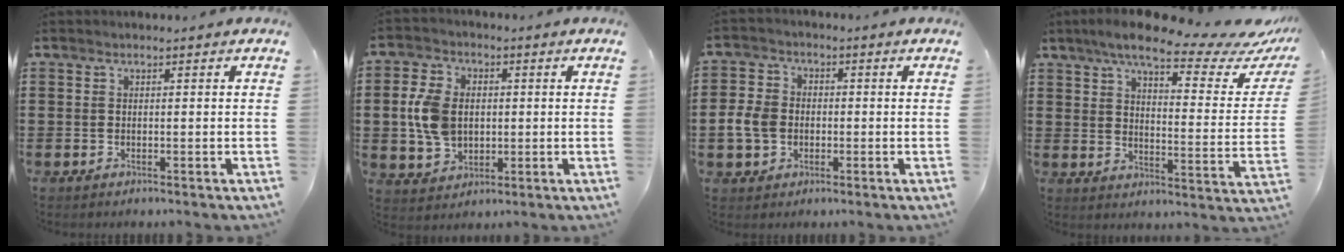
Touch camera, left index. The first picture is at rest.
{"total": 7.8, "force": [0.3, 5.8, 5.2], "torque": [-0.142, 0.007, -0.003]}
{"total": 5.3, "force": [-0.9, 4.3, 2.9], "torque": [-0.090, 0.002, -0.026]}
{"total": 9.8, "force": [7.6, 1.5, 6.0], "torque": [-0.120, -0.036, 0.124]}